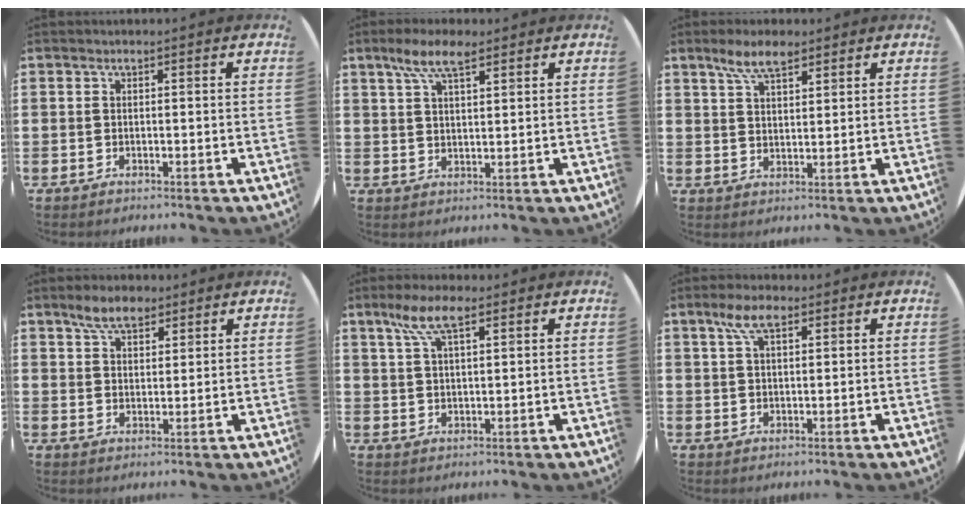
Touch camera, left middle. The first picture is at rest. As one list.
[{"total": 6.1, "force": [4.1, 1.8, 4.0], "torque": [-0.087, 0.004, 0.073]}, {"total": 5.3, "force": [4.0, 1.8, 3.0], "torque": [-0.059, 0.000, 0.069]}, {"total": 4.8, "force": [3.7, 2.1, 2.1], "torque": [-0.040, 0.000, 0.067]}, {"total": 6.4, "force": [3.8, 2.2, 4.7], "torque": [-0.102, 0.013, 0.067]}, {"total": 5.0, "force": [3.0, 2.0, 3.5], "torque": [-0.068, 0.006, 0.050]}]